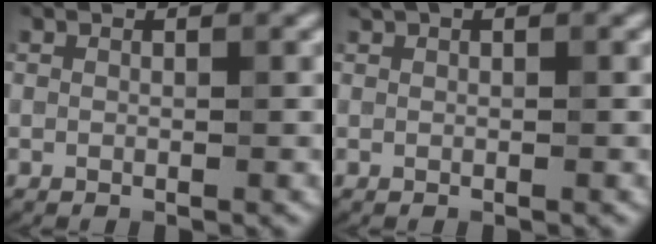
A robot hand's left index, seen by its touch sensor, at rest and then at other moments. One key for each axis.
{"total": 0.8, "fx": 0.6, "fy": 0.3, "fz": 0.4, "tx": -0.006, "ty": 0.003, "tz": 0.011}